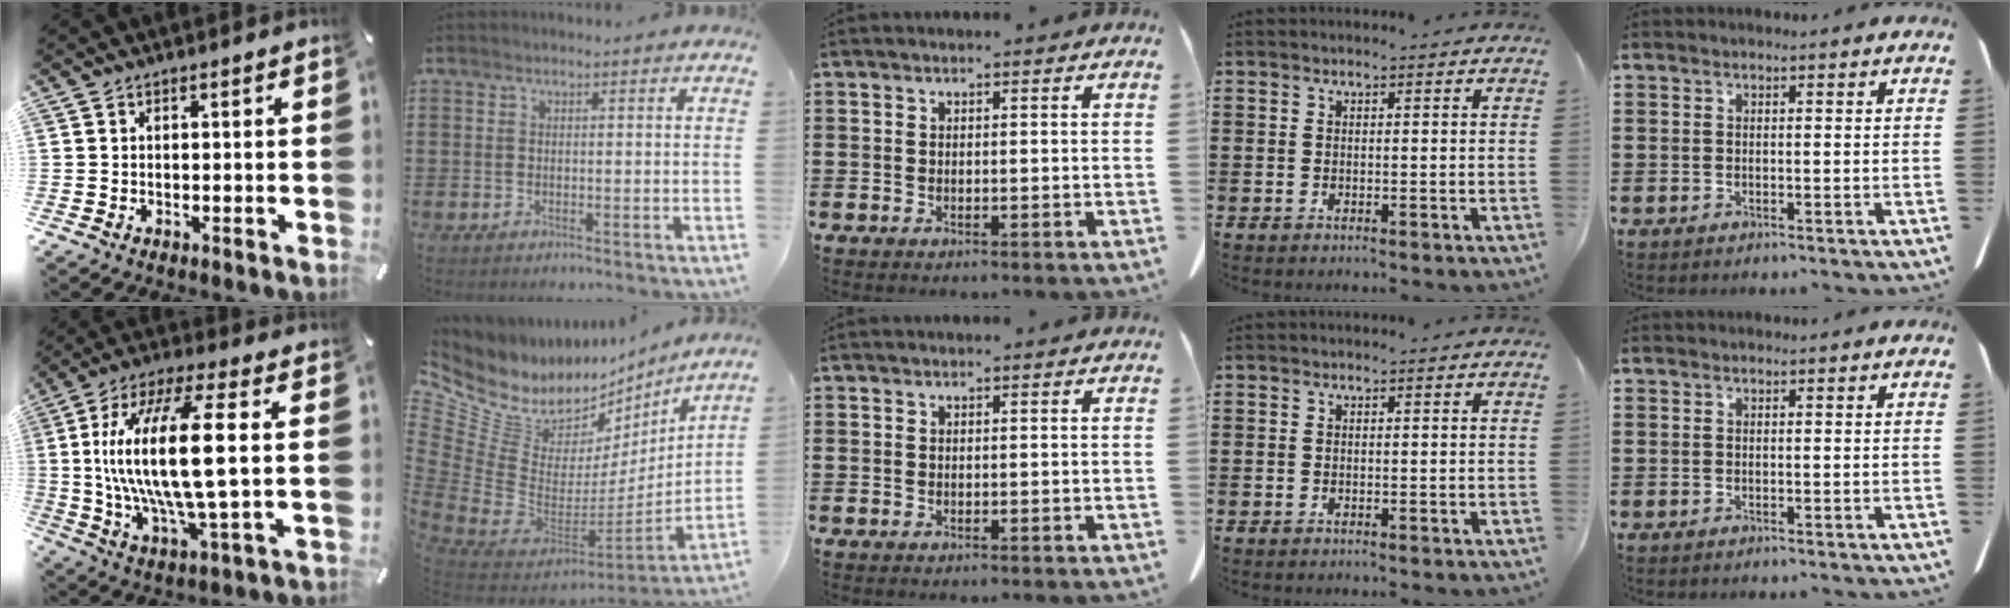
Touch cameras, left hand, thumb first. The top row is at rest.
{"thumb": {"total": 20.4, "force": [1.5, 5.2, 19.7], "torque": [-0.418, -0.014, 0.007]}, "index": {"total": 9.0, "force": [5.7, 5.9, 3.7], "torque": [-0.117, -0.069, 0.100]}}